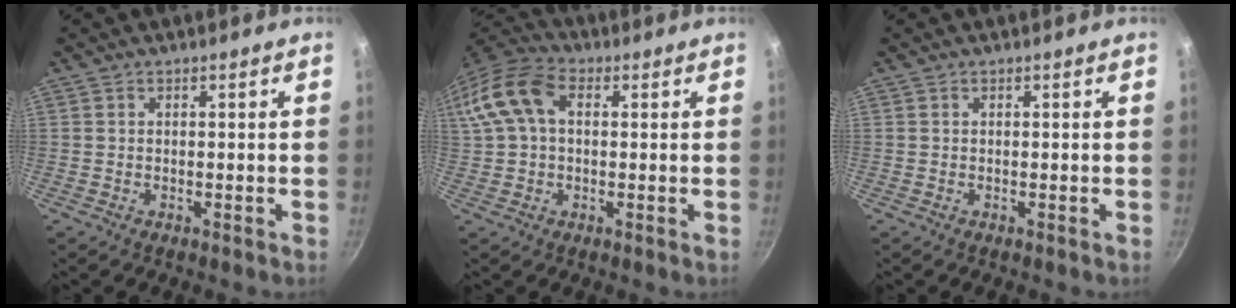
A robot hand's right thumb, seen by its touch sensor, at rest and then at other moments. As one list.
[{"total": 14.1, "force": [3.1, 9.2, 10.3], "torque": [-0.213, 0.033, 0.042]}, {"total": 0.0}]